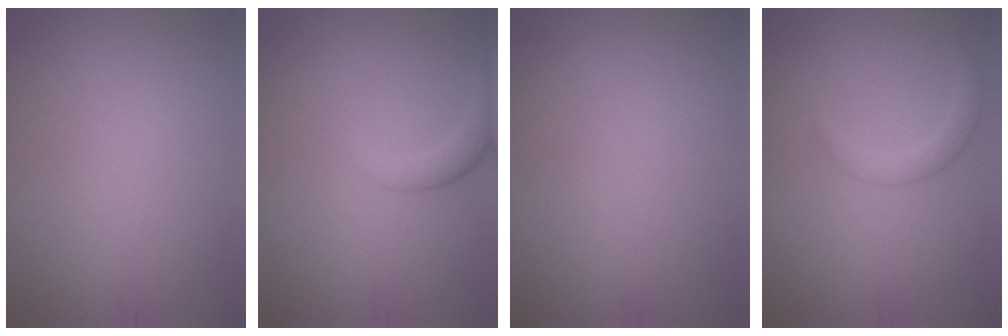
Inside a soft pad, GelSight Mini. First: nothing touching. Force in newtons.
{"total": 2.0, "press": 2.0, "slide": 0.2}
{"total": 0.0}
{"total": 1.8, "press": 1.8, "slide": 0.1}